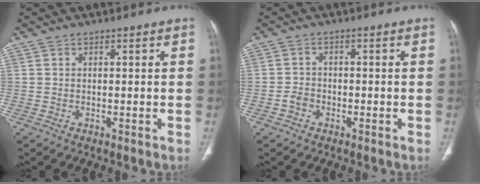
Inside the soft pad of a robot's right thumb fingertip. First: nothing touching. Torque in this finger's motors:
{"motor_torque": [0.54, 0.32, 0.16, -0.47, 0.01]}